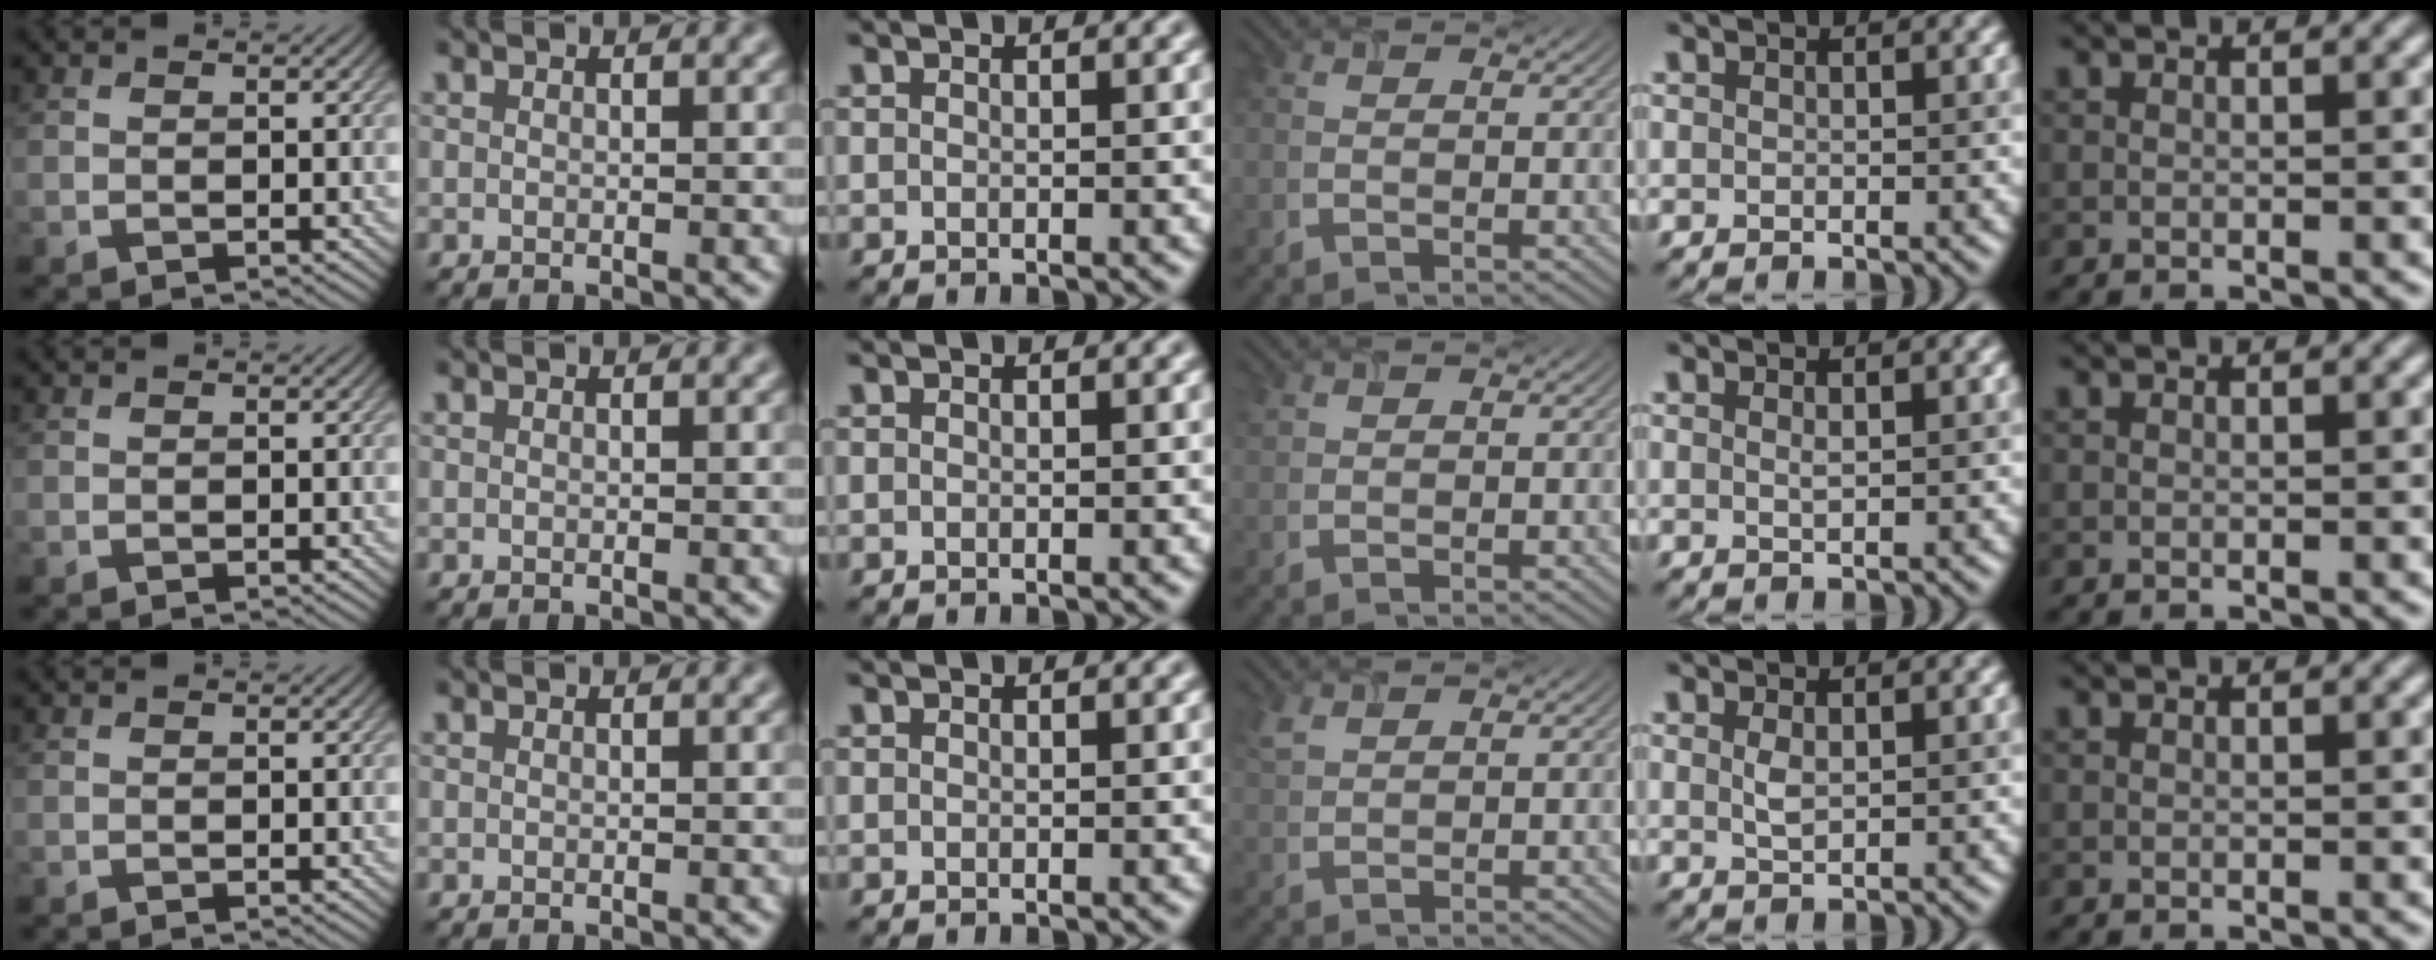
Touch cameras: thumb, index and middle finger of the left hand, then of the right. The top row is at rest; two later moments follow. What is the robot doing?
{"motion": "insert", "object": "airpods case & airpods"}